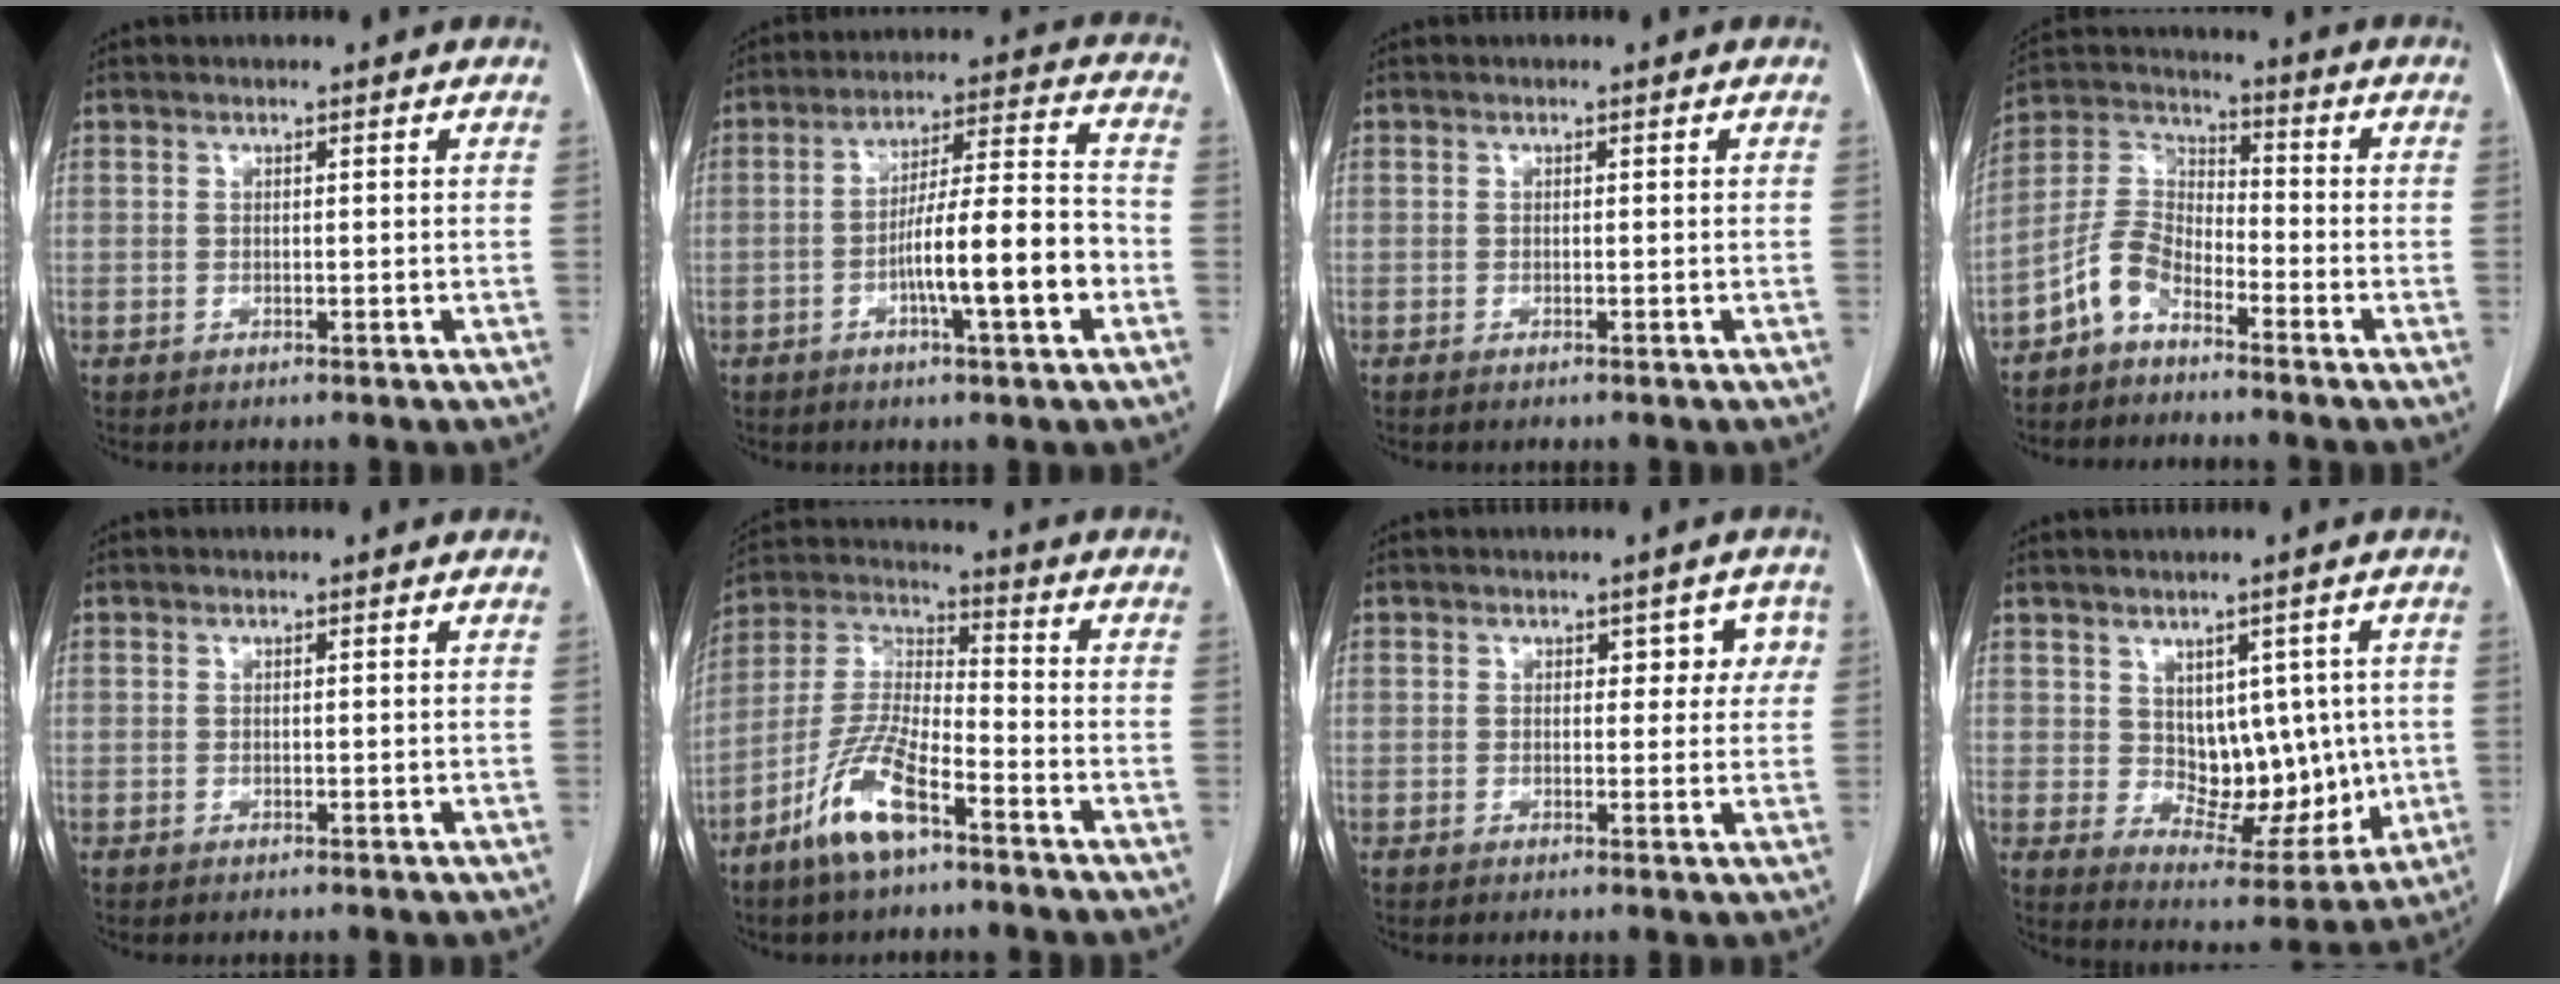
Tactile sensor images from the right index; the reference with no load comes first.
{"total": 12.3, "force": [-4.0, 1.0, 11.6], "torque": [-0.191, 0.013, -0.063]}
{"total": 0.6, "force": [-0.5, 0.0, 0.3], "torque": [-0.008, -0.002, -0.008]}
{"total": 7.8, "force": [-5.1, 3.8, 4.4], "torque": [-0.105, 0.025, -0.107]}
{"total": 0.0}
{"total": 11.3, "force": [-6.7, 2.5, 8.7], "torque": [-0.185, -0.009, -0.130]}
{"total": 3.8, "force": [1.1, 2.5, 2.6], "torque": [-0.008, 0.014, 0.010]}
{"total": 10.0, "force": [0.8, 6.3, 7.8], "torque": [-0.088, 0.009, 0.036]}